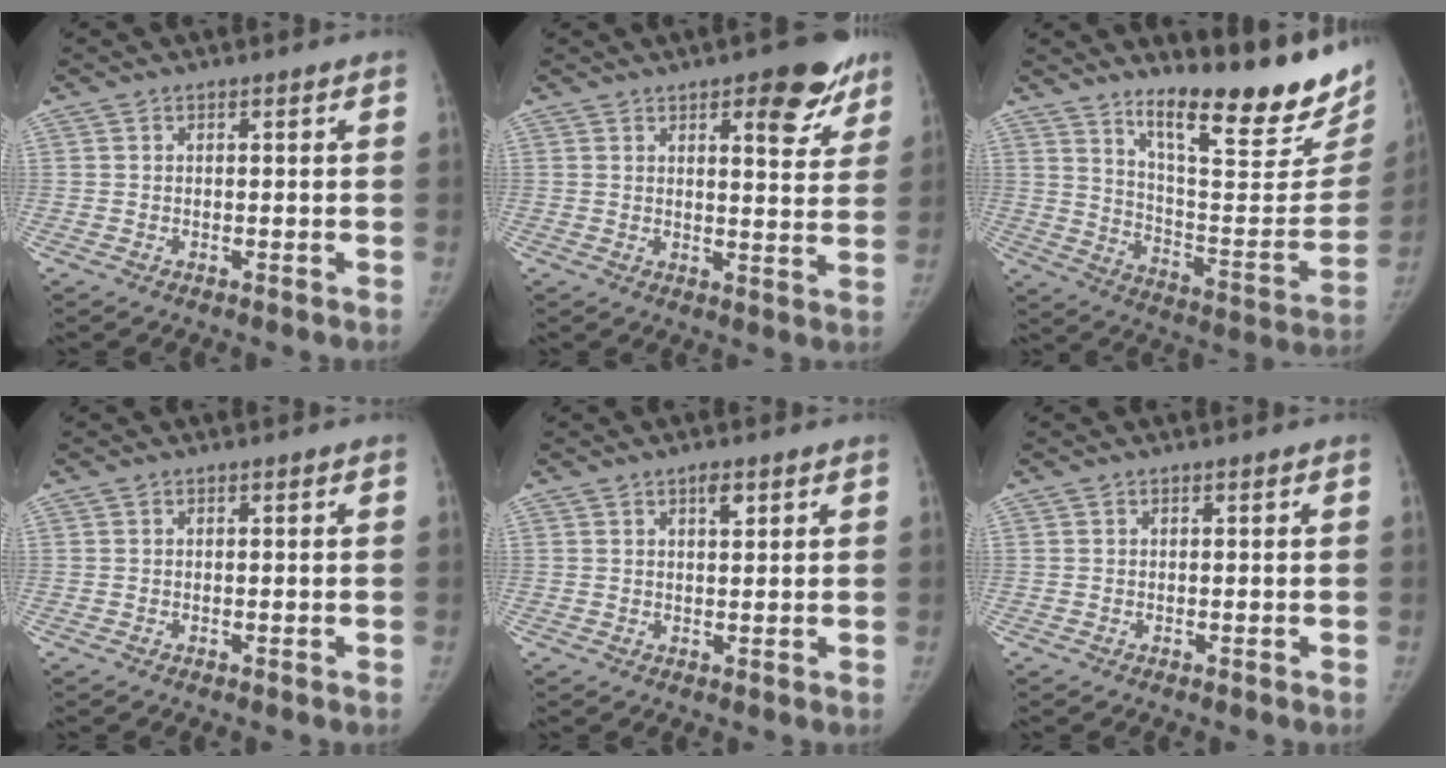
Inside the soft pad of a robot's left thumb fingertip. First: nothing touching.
{"total": 11.0, "force": [6.3, 3.8, 8.1], "torque": [-0.066, -0.029, 0.078]}
{"total": 24.5, "force": [18.0, 5.7, 15.5], "torque": [-0.188, -0.122, 0.267]}
{"total": 0.0}
{"total": 2.4, "force": [1.4, 0.9, 1.8], "torque": [-0.025, -0.007, 0.023]}
{"total": 0.0}